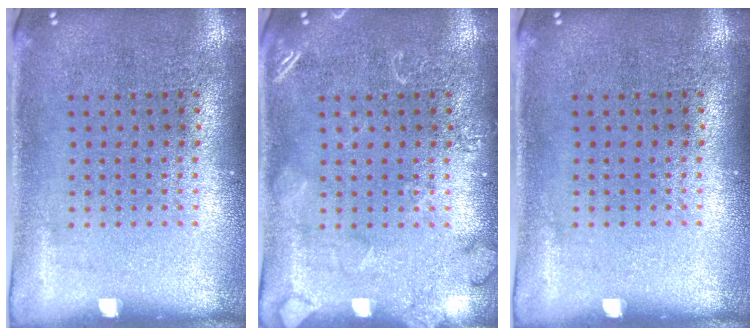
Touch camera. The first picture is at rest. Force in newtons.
{"total": 2.0, "press": 2.0, "slide": 0.2}
{"total": 0.0}